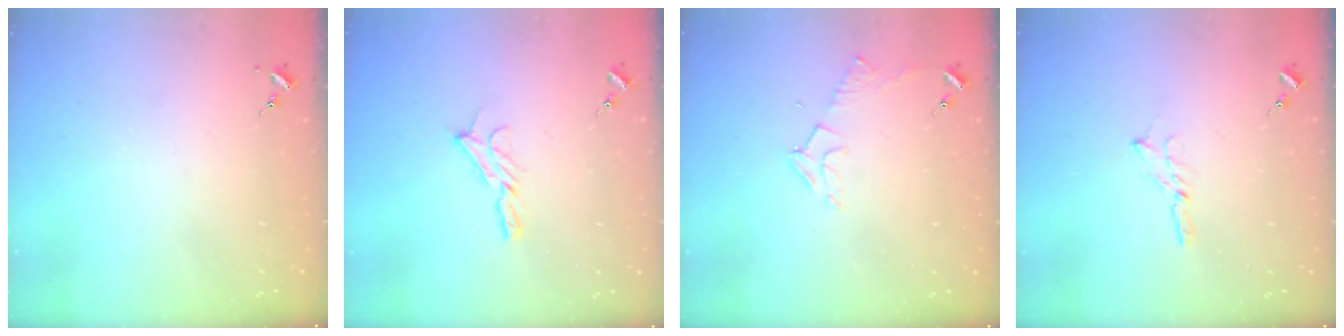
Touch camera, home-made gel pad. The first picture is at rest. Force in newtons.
{"total": 7.9, "press": 7.9, "slide": 0.2}
{"total": 5.9, "press": 5.9, "slide": 0.8}
{"total": 3.5, "press": 3.5, "slide": 0.2}